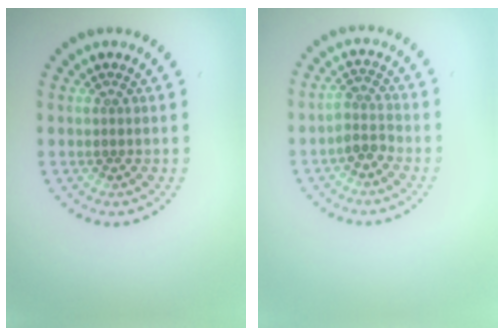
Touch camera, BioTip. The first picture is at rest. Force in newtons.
{"total": 1.9, "press": 1.6, "slide": 1.1}